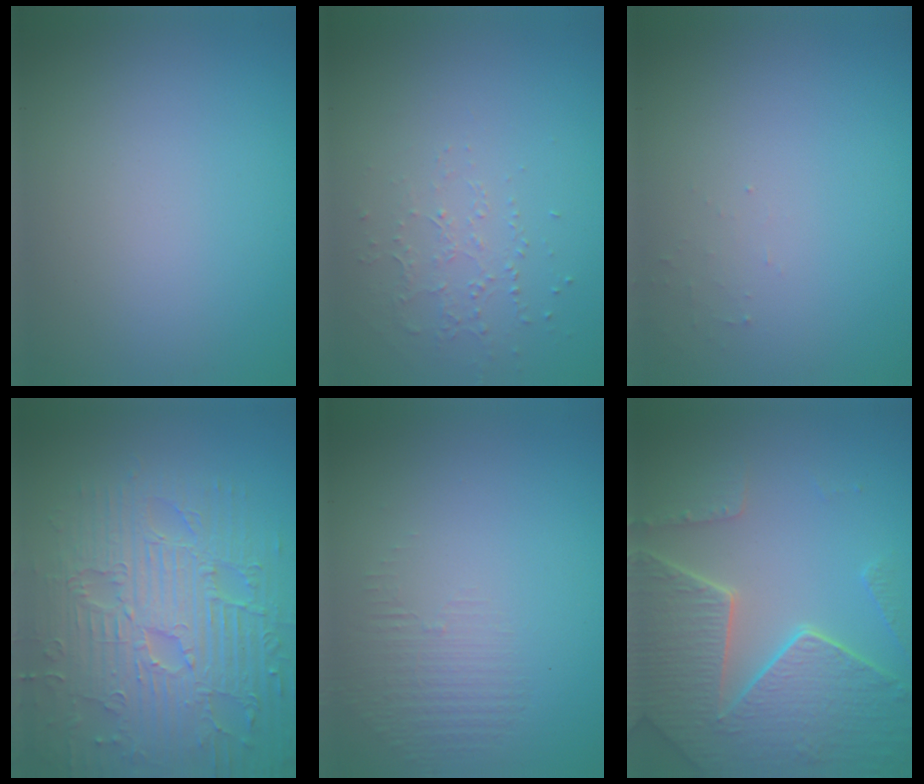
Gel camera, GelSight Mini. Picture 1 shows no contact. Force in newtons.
{"total": 1.0, "press": 0.7, "slide": 0.8}
{"total": 0.7, "press": 0.7, "slide": 0.2}
{"total": 9.4, "press": 6.9, "slide": 6.5}
{"total": 1.4, "press": 0.1, "slide": 1.4}
{"total": 8.2, "press": 5.9, "slide": 5.7}